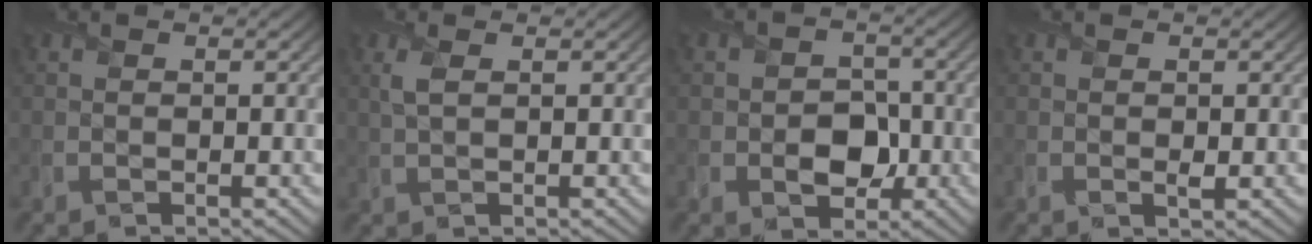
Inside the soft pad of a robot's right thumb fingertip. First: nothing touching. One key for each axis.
{"total": 1.9, "fx": 0.7, "fy": 0.5, "fz": 1.7, "tx": -0.048, "ty": 0.005, "tz": 0.016}
{"total": 4.7, "fx": -1.2, "fy": 3.7, "fz": 2.7, "tx": -0.033, "ty": -0.004, "tz": -0.027}
{"total": 0.7, "fx": 0.0, "fy": 0.4, "fz": 0.6, "tx": -0.008, "ty": -0.002, "tz": -0.001}